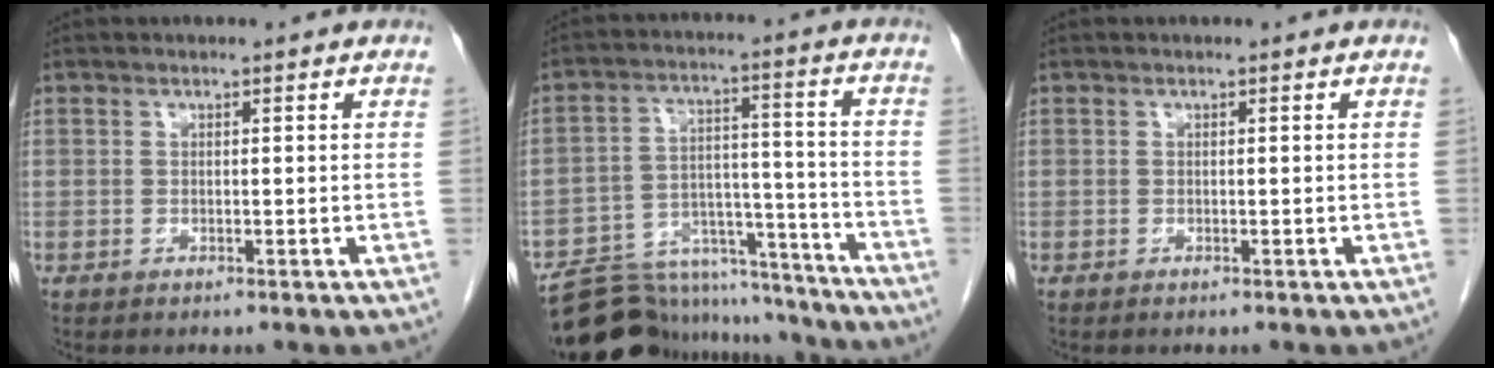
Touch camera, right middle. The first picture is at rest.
{"total": 18.2, "force": [-17.2, 4.7, 3.9], "torque": [-0.075, 0.032, -0.255]}
{"total": 0.0}